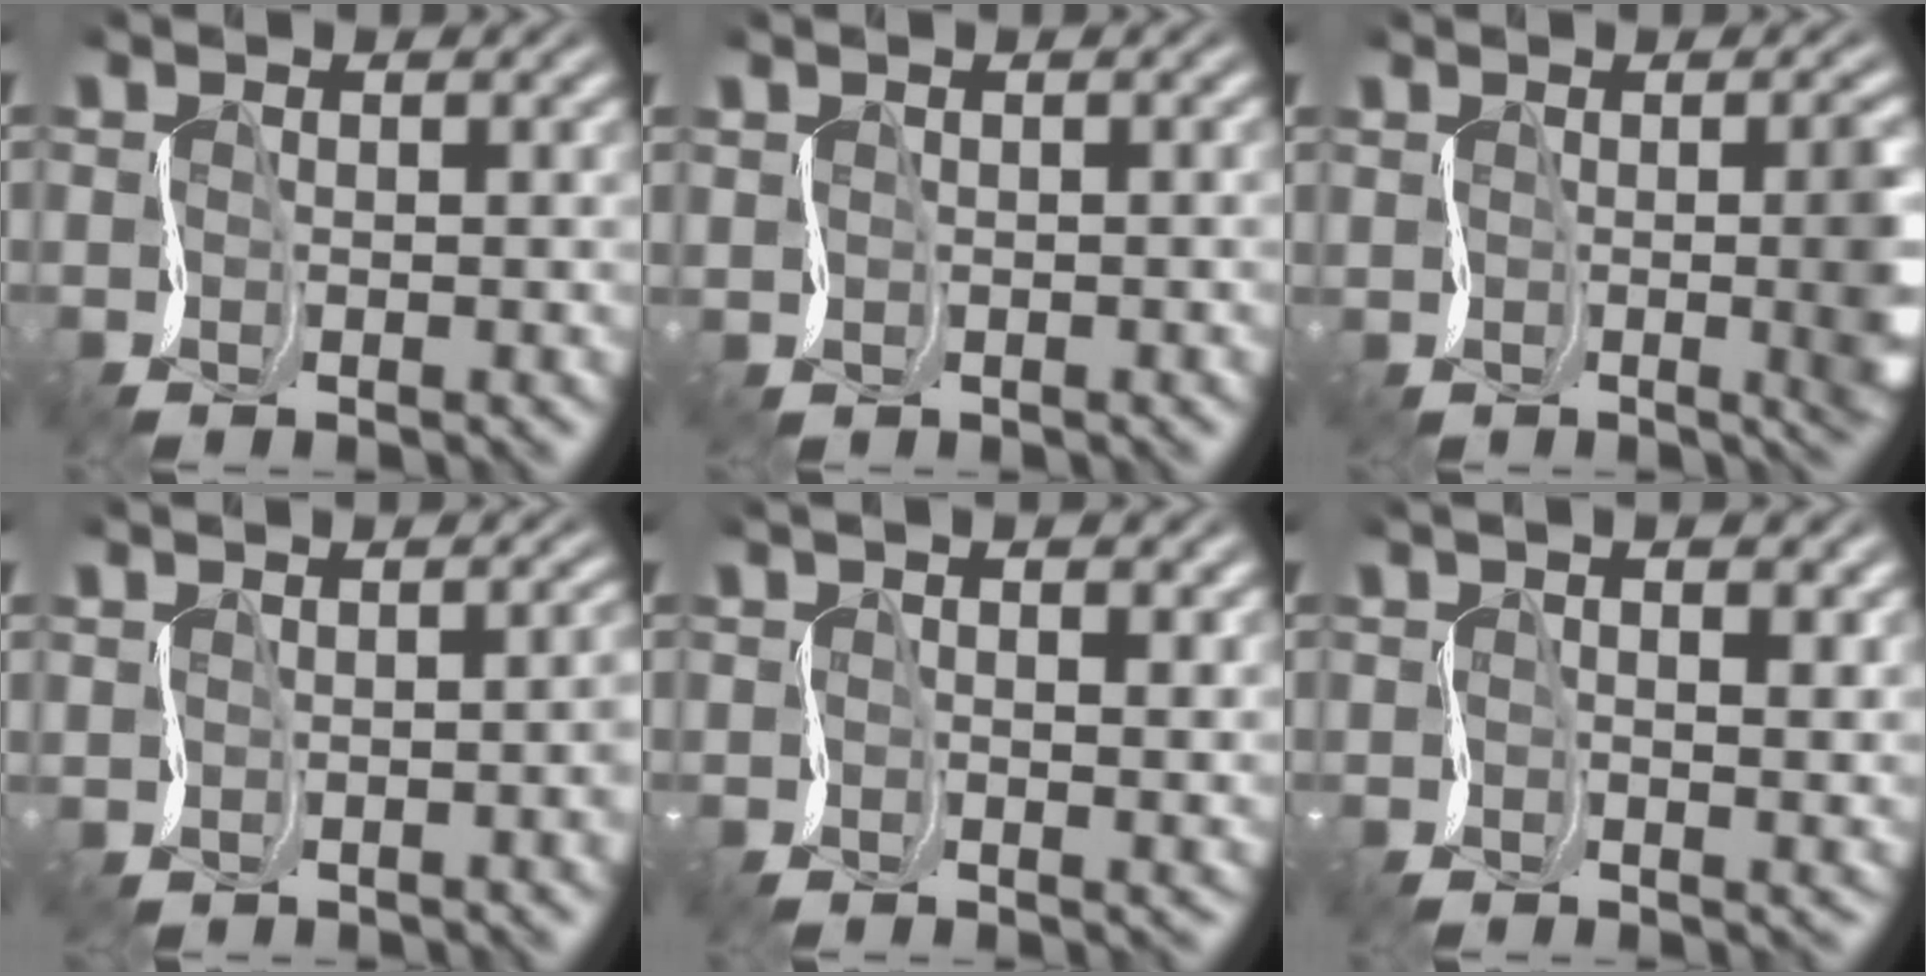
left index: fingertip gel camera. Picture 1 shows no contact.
{"total": 0.9, "force": [0.1, 0.0, -0.9], "torque": [0.004, 0.007, 0.012]}
{"total": 3.8, "force": [0.5, 1.0, 3.6], "torque": [-0.034, -0.008, 0.020]}
{"total": 0.7, "force": [-0.3, 0.2, 0.7], "torque": [0.000, 0.002, 0.007]}
{"total": 1.9, "force": [1.4, 0.2, 1.3], "torque": [-0.029, 0.004, 0.022]}
{"total": 2.7, "force": [1.7, 0.5, 2.0], "torque": [-0.034, 0.010, 0.024]}